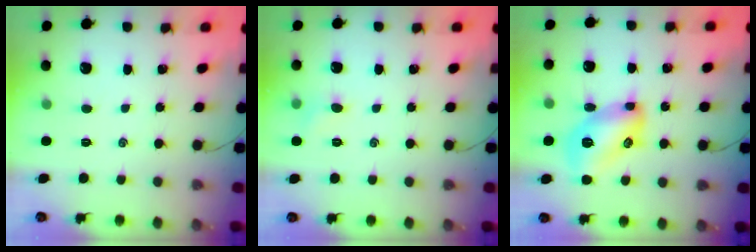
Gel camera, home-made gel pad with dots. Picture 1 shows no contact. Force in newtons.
{"total": 4.2, "press": 4.0, "slide": 1.3}
{"total": 12.7, "press": 12.7, "slide": 0.8}